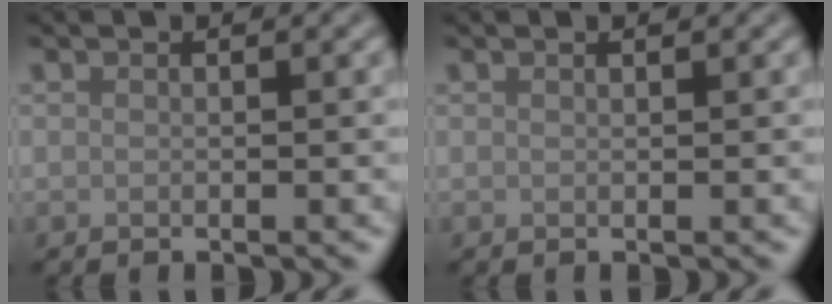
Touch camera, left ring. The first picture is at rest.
{"total": 0.0}